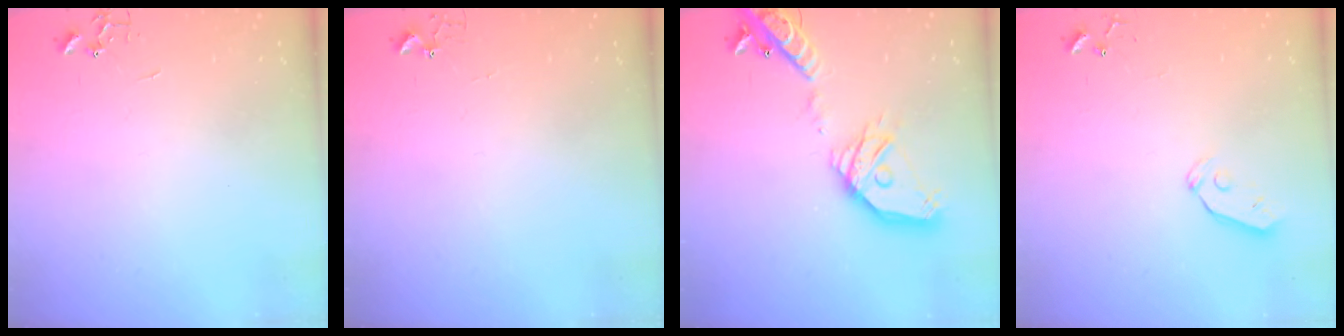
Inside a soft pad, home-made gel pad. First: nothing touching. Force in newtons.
{"total": 2.7, "press": 2.7, "slide": 0.3}
{"total": 21.9, "press": 21.6, "slide": 3.8}
{"total": 5.6, "press": 5.6, "slide": 0.7}